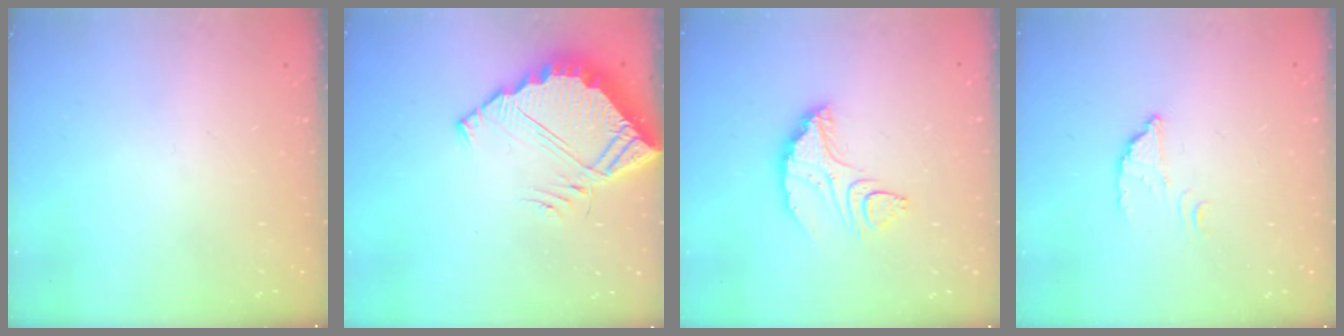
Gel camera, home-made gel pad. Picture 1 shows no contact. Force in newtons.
{"total": 7.0, "press": 7.0, "slide": 0.6}
{"total": 9.2, "press": 9.1, "slide": 0.6}
{"total": 2.5, "press": 2.5, "slide": 0.2}